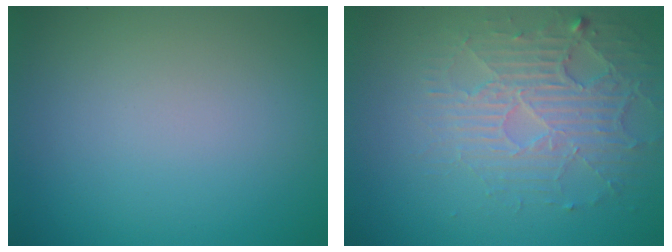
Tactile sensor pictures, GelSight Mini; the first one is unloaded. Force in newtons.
{"total": 3.9, "press": 3.5, "slide": 1.6}